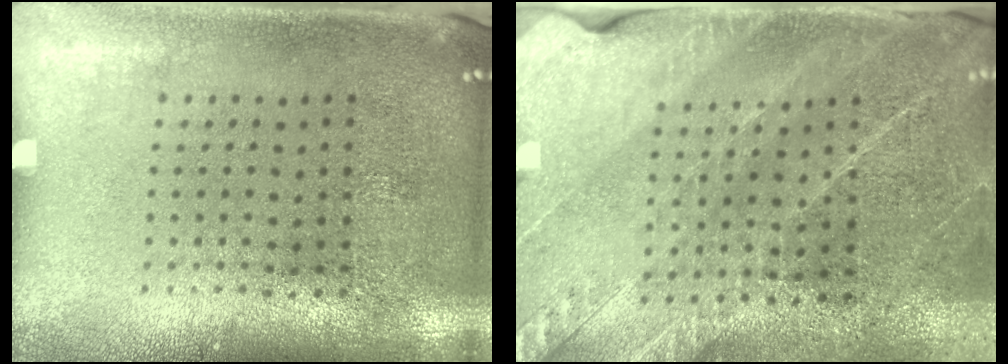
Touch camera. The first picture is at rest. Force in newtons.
{"total": 2.7, "press": 2.7, "slide": 0.1}